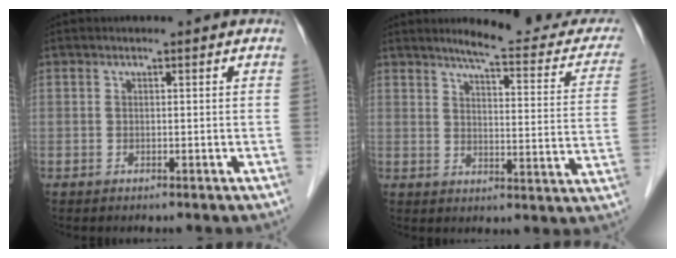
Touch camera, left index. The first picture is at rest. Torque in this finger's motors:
{"motor_torque": [-0.11, -0.27, 0.20, 0.02]}